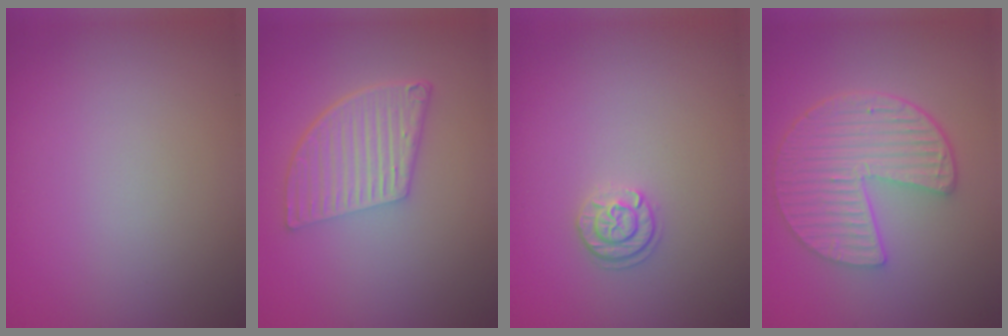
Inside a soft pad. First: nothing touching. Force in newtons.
{"total": 5.5, "press": 3.8, "slide": 4.0}
{"total": 1.7, "press": 1.6, "slide": 0.4}
{"total": 6.7, "press": 4.8, "slide": 4.6}